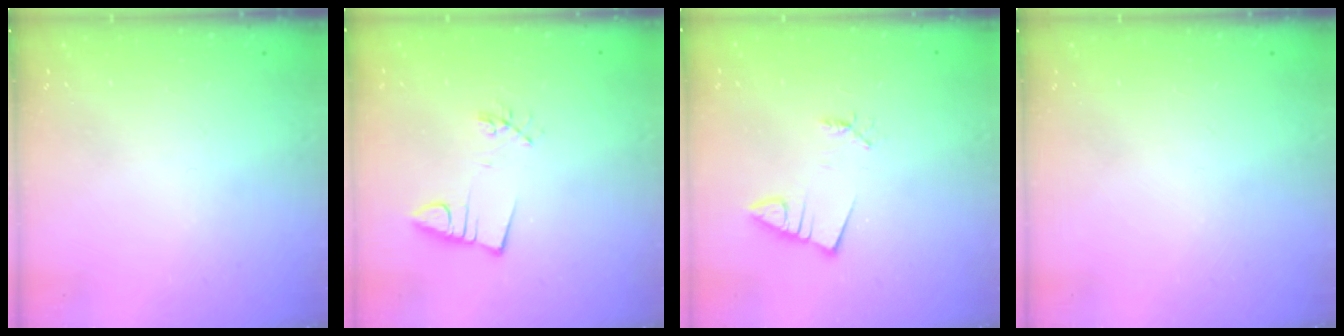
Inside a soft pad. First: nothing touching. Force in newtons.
{"total": 3.0, "press": 1.6, "slide": 2.5}
{"total": 2.1, "press": 2.1, "slide": 0.2}
{"total": 0.0}